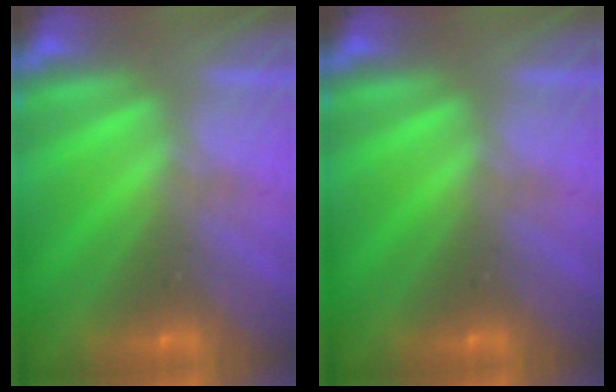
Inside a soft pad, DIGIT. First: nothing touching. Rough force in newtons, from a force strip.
{"total": 0.0}